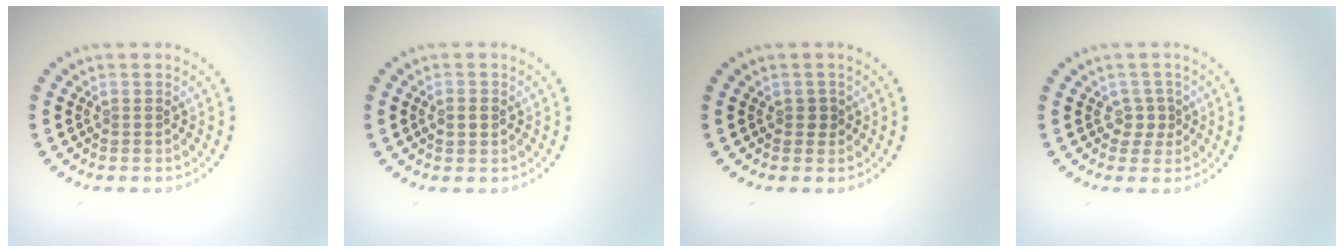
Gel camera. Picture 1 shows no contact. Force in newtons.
{"total": 1.1, "press": 1.1, "slide": 0.1}
{"total": 0.8, "press": 0.7, "slide": 0.3}
{"total": 1.6, "press": 1.2, "slide": 1.1}